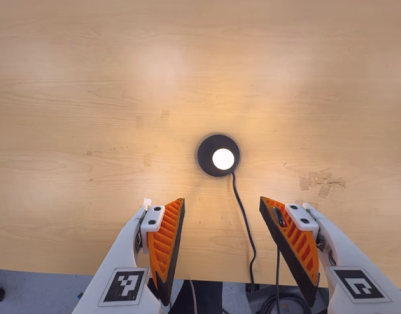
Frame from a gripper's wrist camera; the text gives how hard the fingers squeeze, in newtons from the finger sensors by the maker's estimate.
{"total": 0.0}